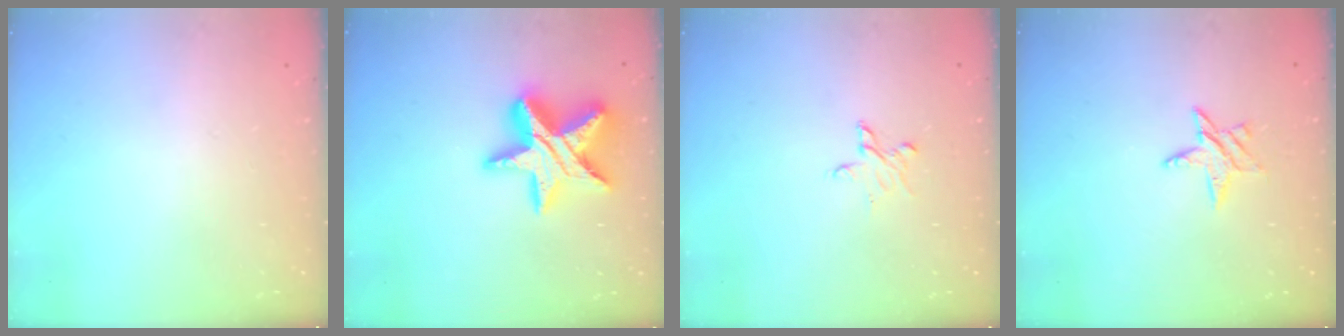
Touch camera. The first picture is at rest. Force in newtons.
{"total": 19.6, "press": 19.6, "slide": 1.3}
{"total": 4.5, "press": 4.4, "slide": 0.3}
{"total": 5.3, "press": 5.2, "slide": 0.6}